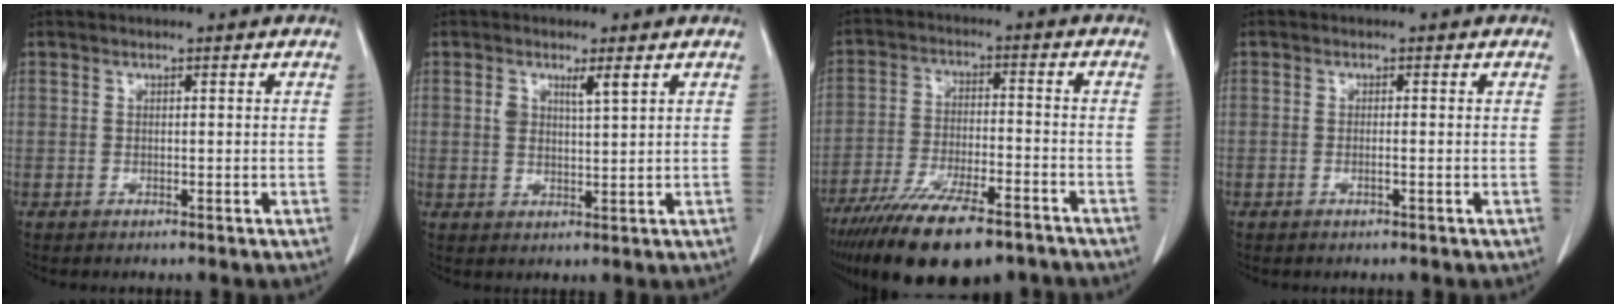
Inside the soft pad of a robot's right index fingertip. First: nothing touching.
{"total": 3.5, "force": [1.7, 0.7, 2.9], "torque": [-0.055, 0.003, 0.031]}
{"total": 18.0, "force": [-13.6, 4.4, 11.0], "torque": [-0.183, -0.021, -0.220]}
{"total": 0.9, "force": [-0.3, 0.0, 0.8], "torque": [-0.019, -0.001, -0.003]}